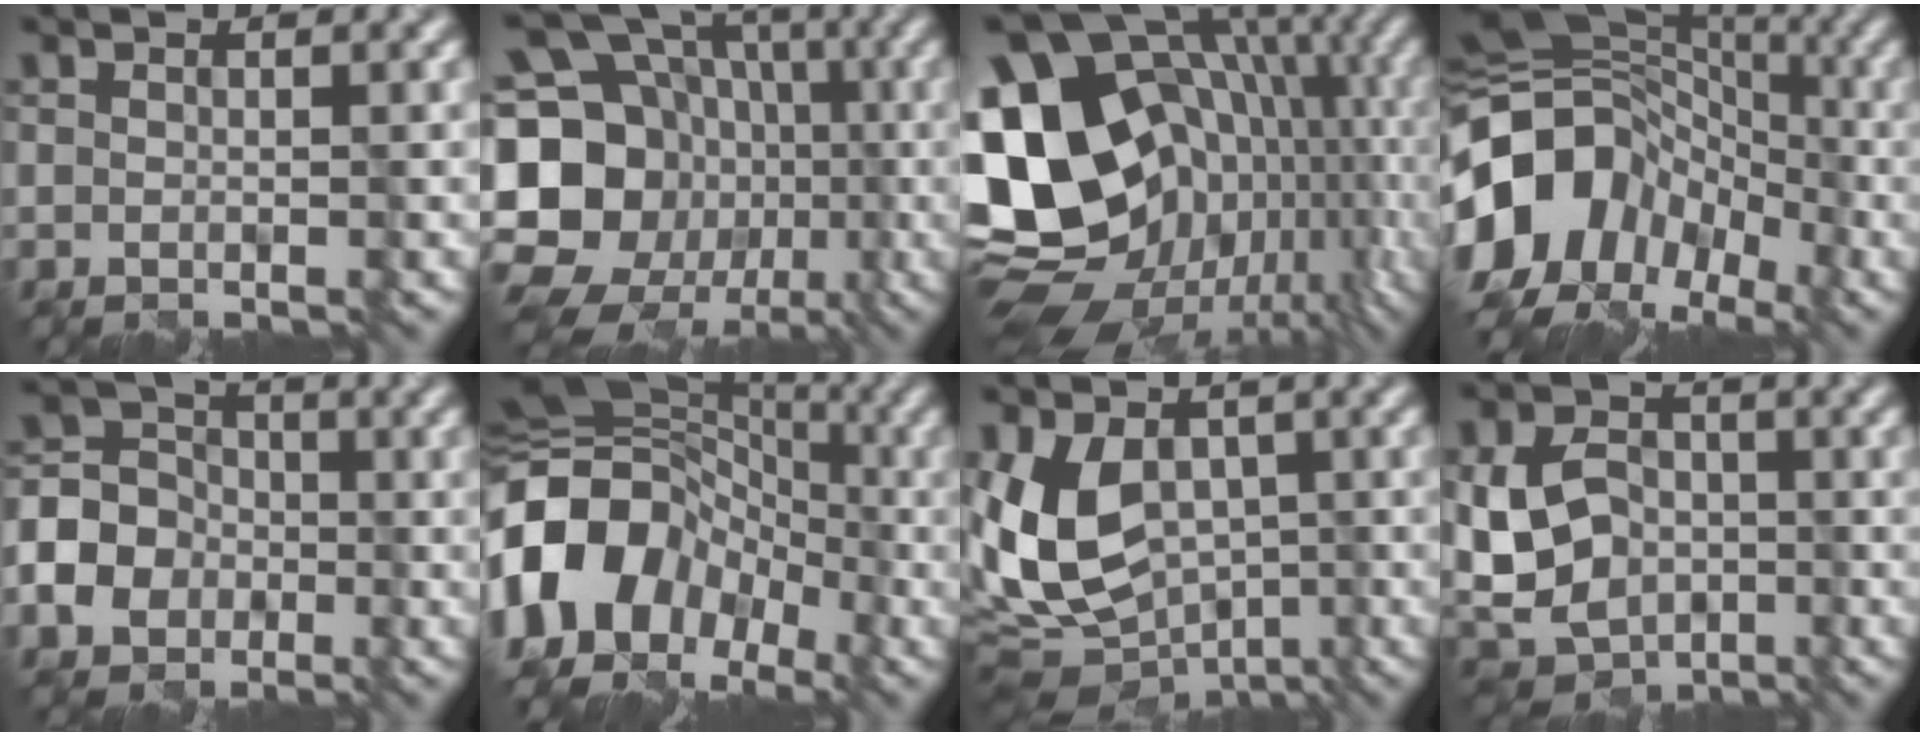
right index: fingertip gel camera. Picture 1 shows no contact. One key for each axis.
{"total": 20.8, "fx": -4.2, "fy": 17.8, "fz": 10.0, "tx": -0.195, "ty": 0.007, "tz": -0.105}
{"total": 22.2, "fx": -0.1, "fy": 17.9, "fz": 13.2, "tx": -0.241, "ty": 0.012, "tz": -0.011}
{"total": 14.5, "fx": -5.5, "fy": 11.2, "fz": 7.4, "tx": -0.146, "ty": 0.007, "tz": -0.108}
{"total": 6.9, "fx": -2.4, "fy": 5.8, "fz": 2.9, "tx": -0.068, "ty": 0.002, "tz": -0.068}
{"total": 13.8, "fx": -4.7, "fy": 10.4, "fz": 7.8, "tx": -0.167, "ty": 0.000, "tz": -0.107}
{"total": 10.7, "fx": -1.5, "fy": 7.3, "fz": 7.7, "tx": -0.159, "ty": -0.013, "tz": -0.039}
{"total": 8.5, "fx": -1.6, "fy": 6.3, "fz": 5.5, "tx": -0.113, "ty": -0.001, "tz": -0.042}